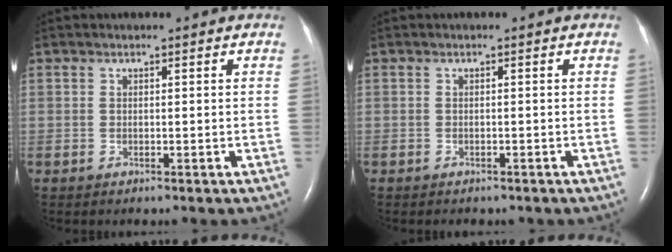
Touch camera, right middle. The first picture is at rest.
{"total": 2.5, "force": [-2.0, 1.0, 1.0], "torque": [-0.020, -0.004, -0.017]}